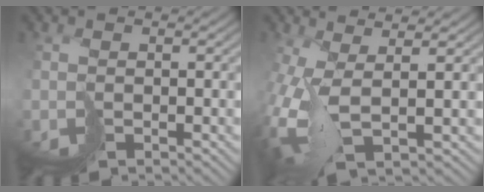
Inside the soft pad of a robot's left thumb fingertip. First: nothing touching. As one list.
[{"total": 6.4, "force": [0.3, 1.7, 6.2], "torque": [-0.134, 0.000, -0.005]}]